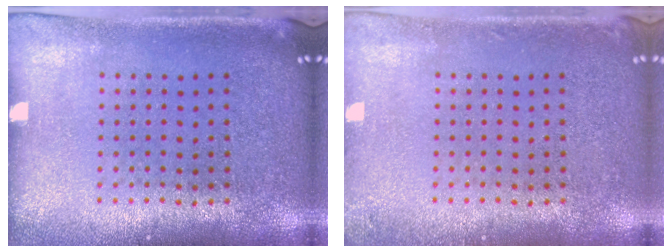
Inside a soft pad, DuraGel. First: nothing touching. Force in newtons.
{"total": 0.9, "press": 0.9, "slide": 0.1}